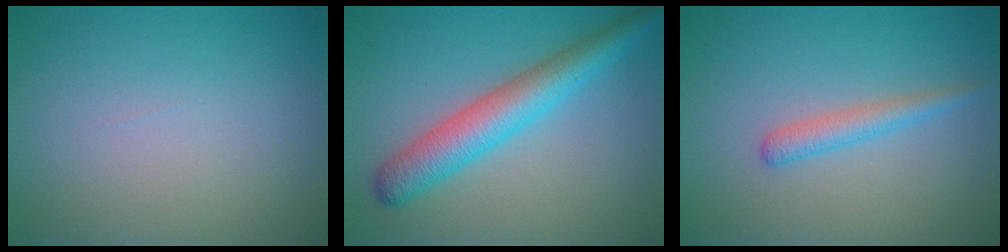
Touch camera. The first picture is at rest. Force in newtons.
{"total": 5.5, "press": 5.5, "slide": 0.1}
{"total": 1.9, "press": 1.9, "slide": 0.0}